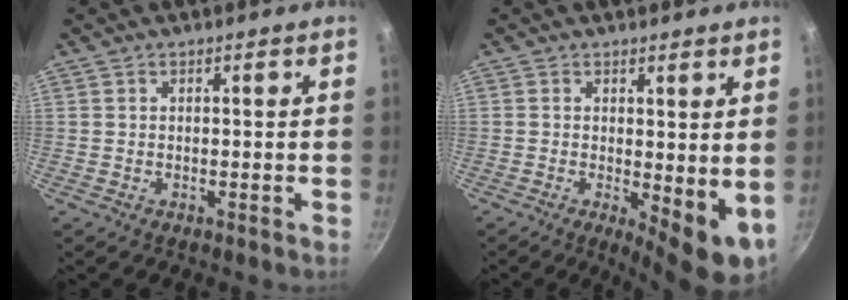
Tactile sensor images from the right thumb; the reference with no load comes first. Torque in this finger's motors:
{"motor_torque": [-0.12, 0.45, 0.14, -0.47, 0.17]}